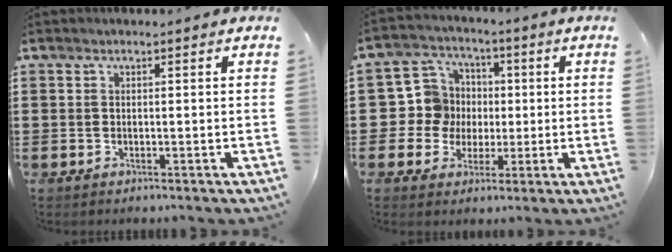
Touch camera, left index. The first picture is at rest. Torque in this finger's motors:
{"motor_torque": [0.73, 0.73, 0.09, 0.00]}